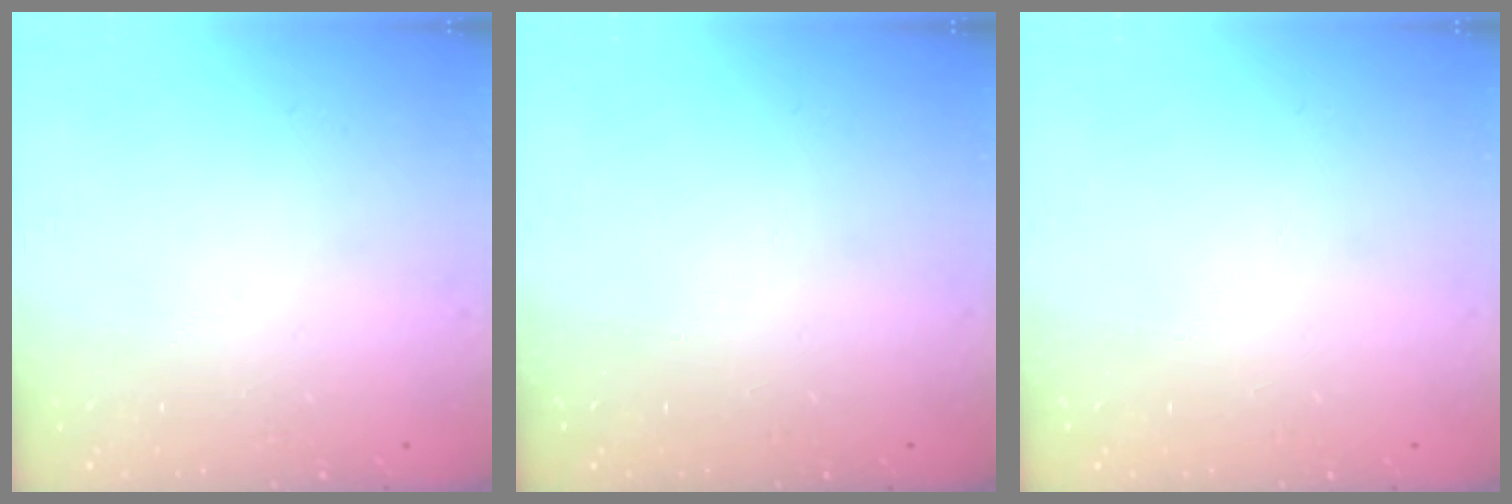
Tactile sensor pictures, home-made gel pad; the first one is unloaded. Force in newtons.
{"total": 0.0}
{"total": 0.0}